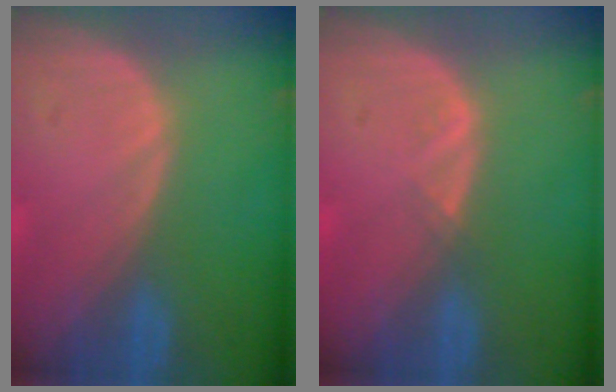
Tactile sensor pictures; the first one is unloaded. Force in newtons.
{"total": 1.0, "press": 0.9, "slide": 0.5}